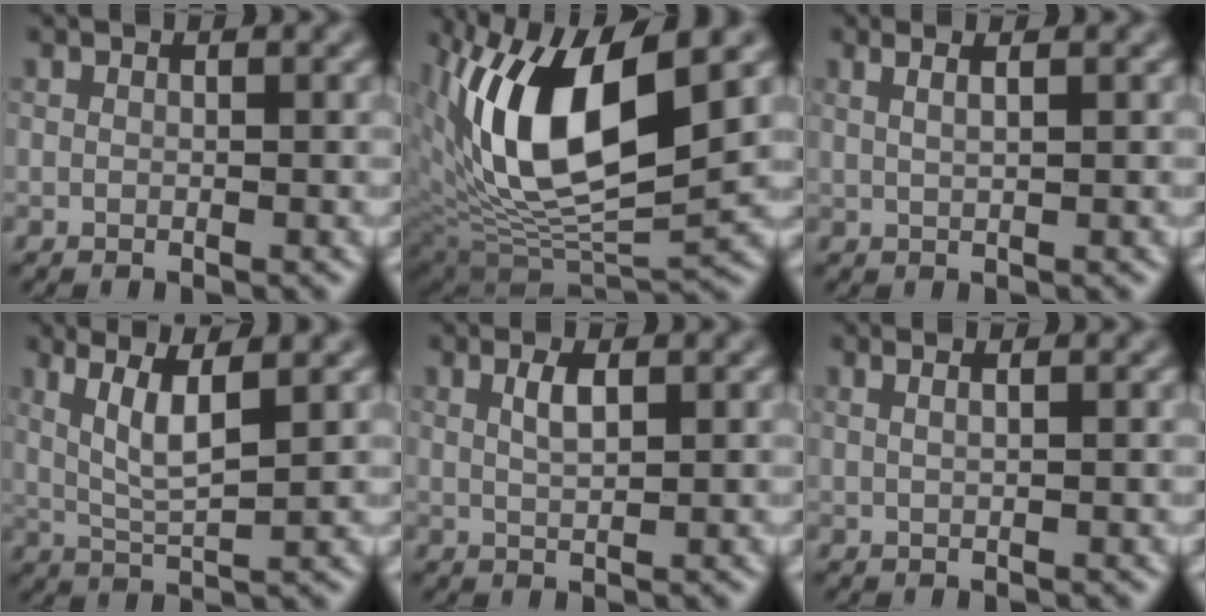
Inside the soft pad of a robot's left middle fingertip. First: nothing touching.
{"total": 13.0, "force": [3.1, 5.6, 11.4], "torque": [-0.199, 0.006, 0.053]}
{"total": 2.1, "force": [0.9, 0.9, 1.7], "torque": [-0.005, 0.007, -0.002]}
{"total": 4.3, "force": [1.2, 1.0, 4.0], "torque": [-0.081, -0.001, 0.032]}
{"total": 1.4, "force": [0.1, 0.4, 1.3], "torque": [-0.024, 0.002, 0.005]}
{"total": 1.8, "force": [0.7, 0.9, 1.4], "torque": [-0.002, 0.008, -0.009]}